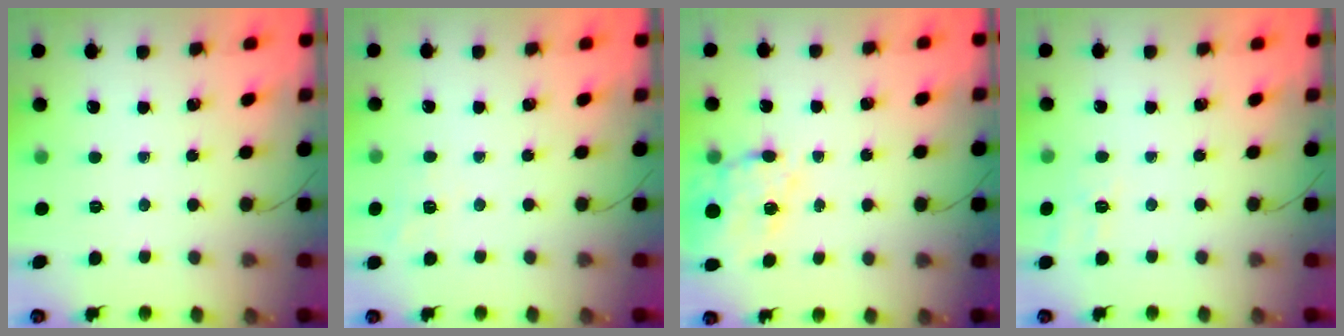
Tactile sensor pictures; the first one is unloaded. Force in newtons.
{"total": 7.8, "press": 7.6, "slide": 1.7}
{"total": 16.0, "press": 15.6, "slide": 3.3}
{"total": 9.5, "press": 9.2, "slide": 2.0}